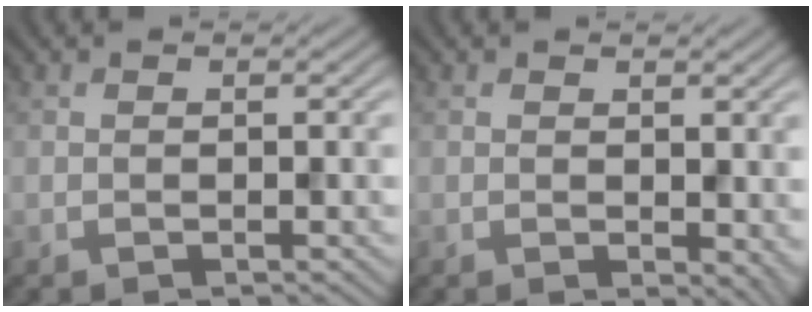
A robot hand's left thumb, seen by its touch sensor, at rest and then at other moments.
{"total": 2.6, "force": [0.2, 1.7, 2.0], "torque": [-0.023, -0.007, 0.007]}